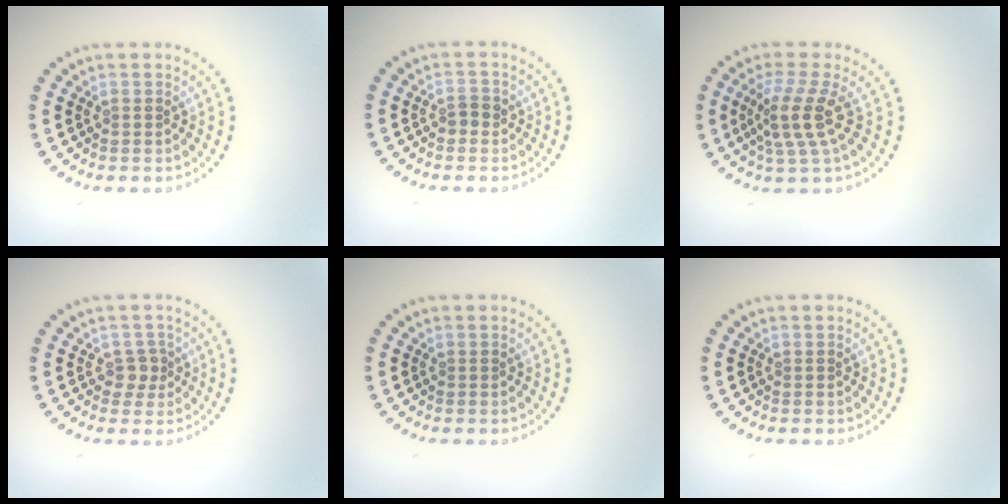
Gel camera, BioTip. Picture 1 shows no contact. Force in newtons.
{"total": 1.2, "press": 1.1, "slide": 0.3}
{"total": 3.6, "press": 2.9, "slide": 2.1}
{"total": 1.6, "press": 1.3, "slide": 0.9}
{"total": 0.0}
{"total": 0.0}